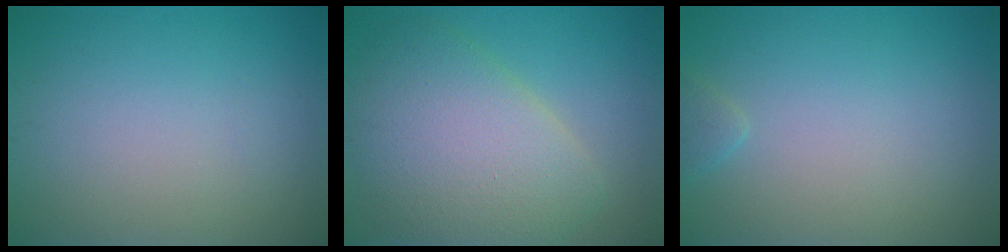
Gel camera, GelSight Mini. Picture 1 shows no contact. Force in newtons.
{"total": 8.2, "press": 8.2, "slide": 0.5}
{"total": 1.0, "press": 1.0, "slide": 0.1}